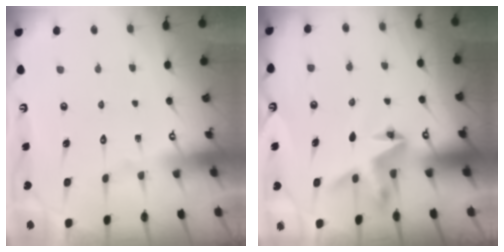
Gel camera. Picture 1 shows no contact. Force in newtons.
{"total": 5.4, "press": 5.4, "slide": 0.2}